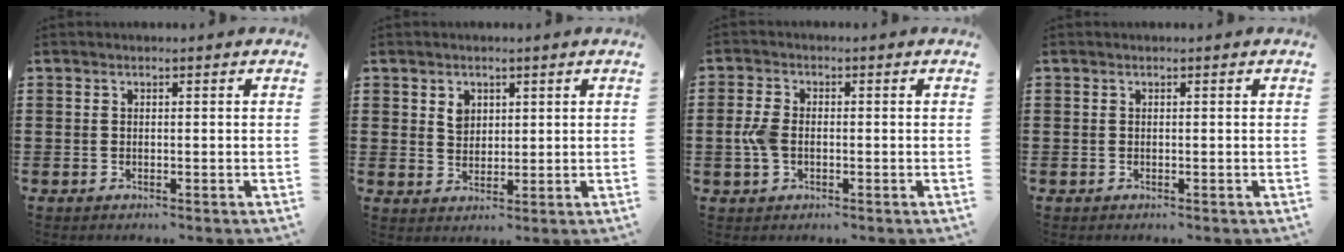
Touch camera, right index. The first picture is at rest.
{"total": 2.8, "force": [1.5, 2.1, 1.1], "torque": [-0.020, 0.004, 0.026]}
{"total": 3.8, "force": [-0.5, 2.4, 2.9], "torque": [-0.078, -0.002, -0.016]}
{"total": 0.0}